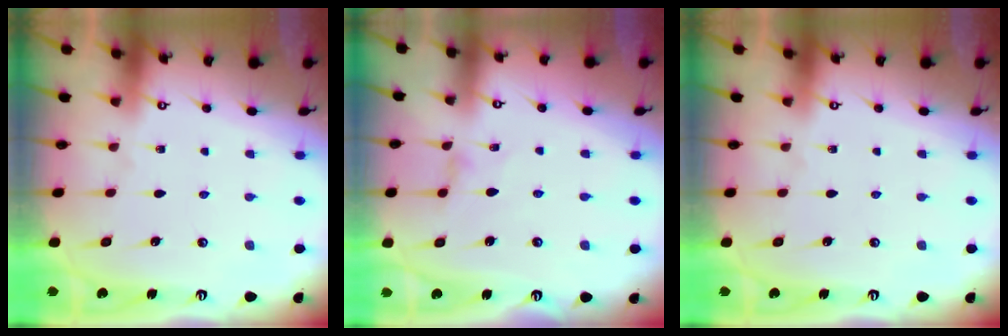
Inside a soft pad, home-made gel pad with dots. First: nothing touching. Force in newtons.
{"total": 1.2, "press": 1.1, "slide": 0.3}
{"total": 0.0}